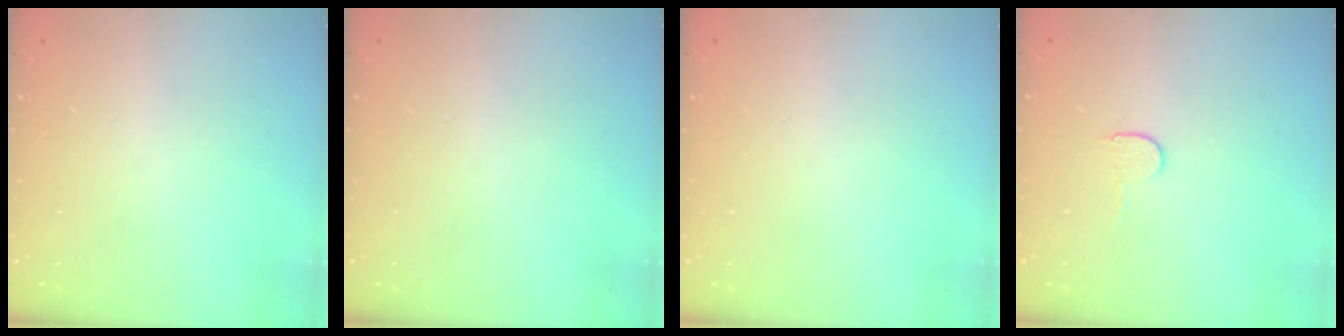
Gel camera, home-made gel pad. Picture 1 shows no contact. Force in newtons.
{"total": 0.6, "press": 0.6, "slide": 0.2}
{"total": 0.0}
{"total": 4.1, "press": 4.1, "slide": 0.4}